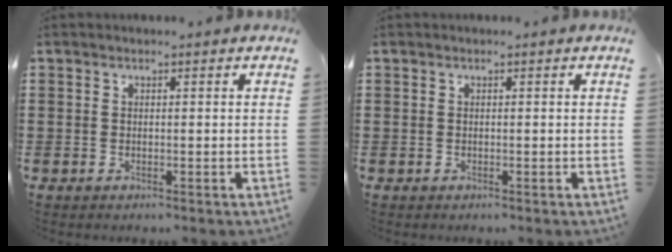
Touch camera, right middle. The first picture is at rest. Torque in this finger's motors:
{"motor_torque": [-0.11, 0.02, -0.23, -0.06]}